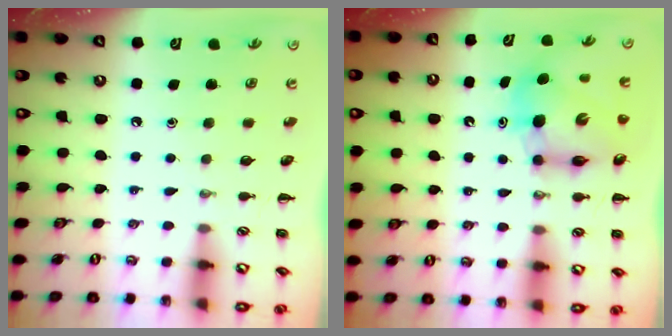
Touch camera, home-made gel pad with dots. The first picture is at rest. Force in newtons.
{"total": 8.4, "press": 8.0, "slide": 2.5}